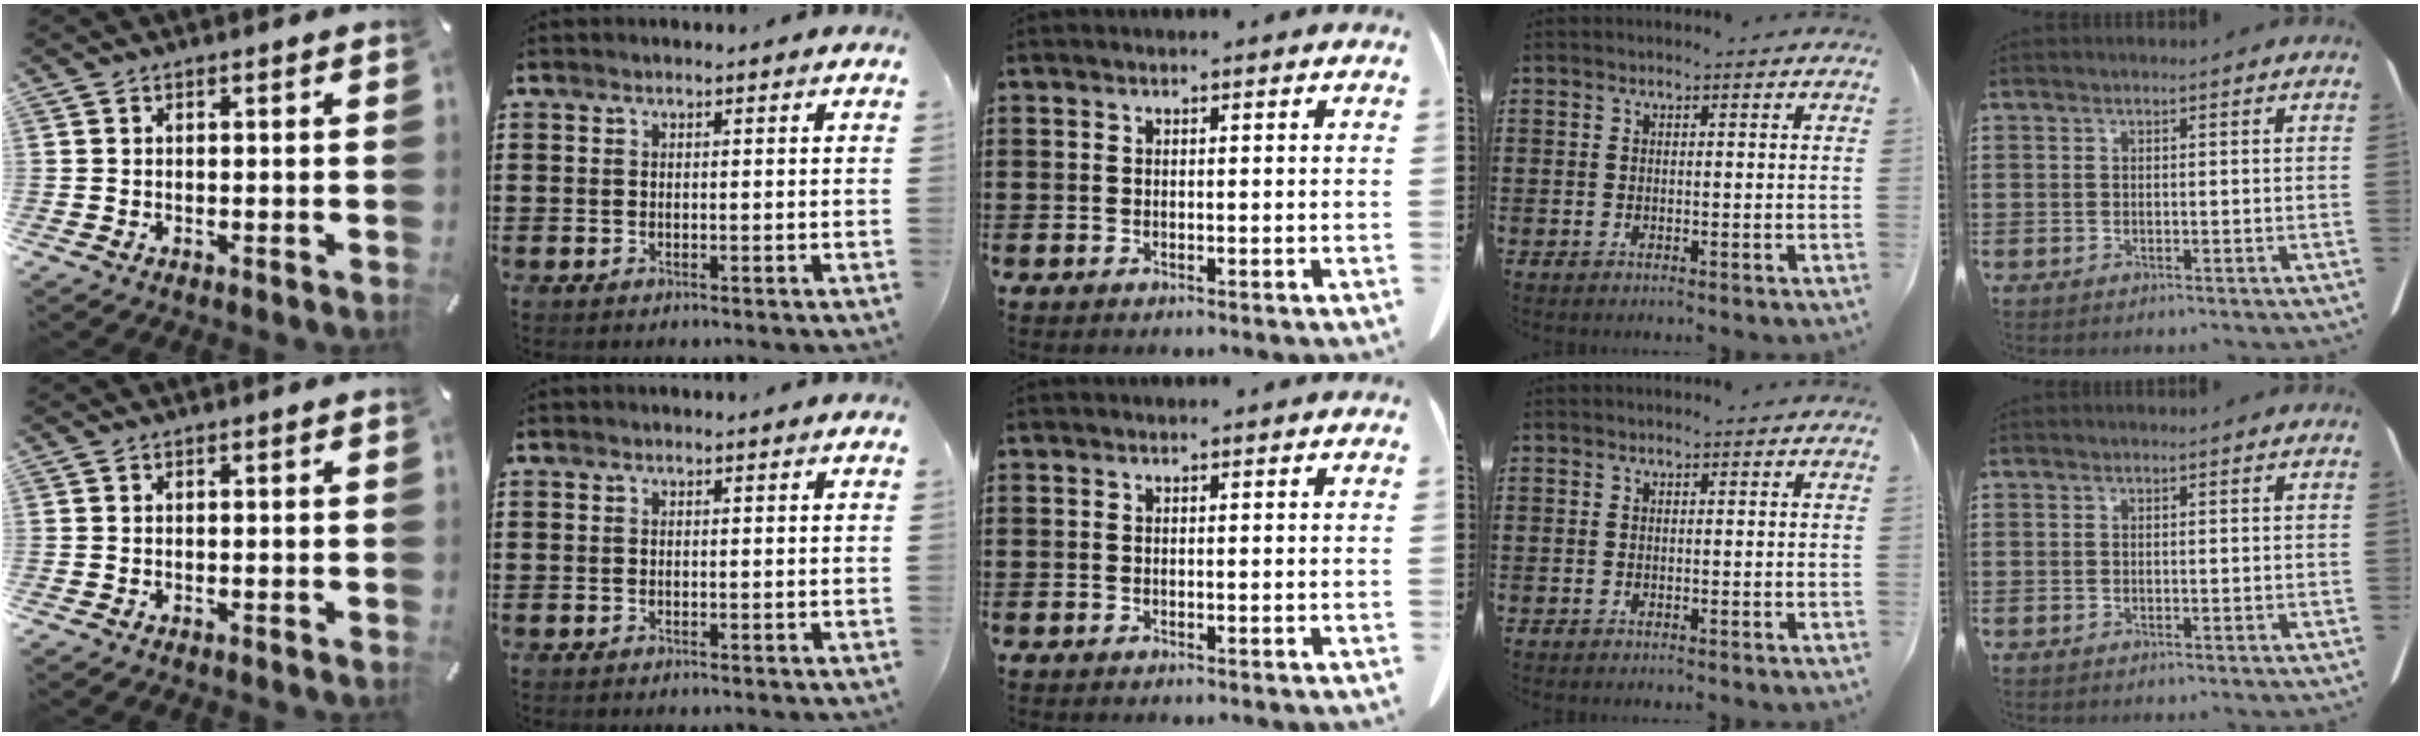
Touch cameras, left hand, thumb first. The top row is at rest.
{}